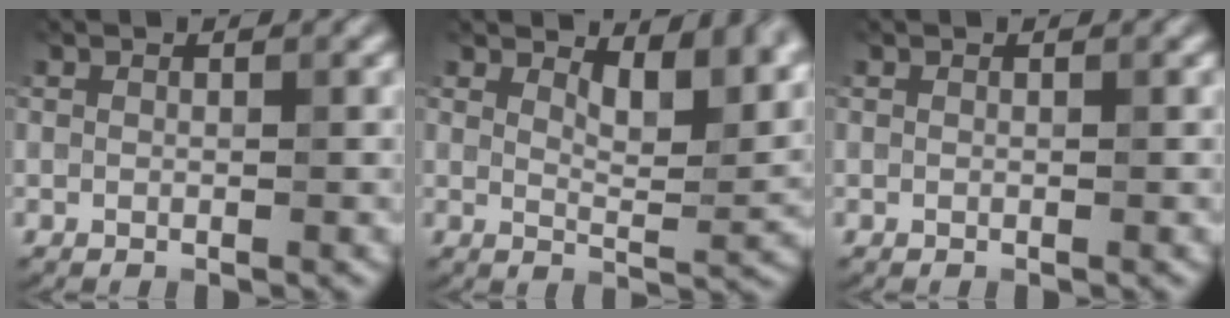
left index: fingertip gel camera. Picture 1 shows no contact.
{"total": 3.5, "force": [2.7, 0.8, 2.1], "torque": [-0.044, -0.002, 0.063]}
{"total": 0.0}